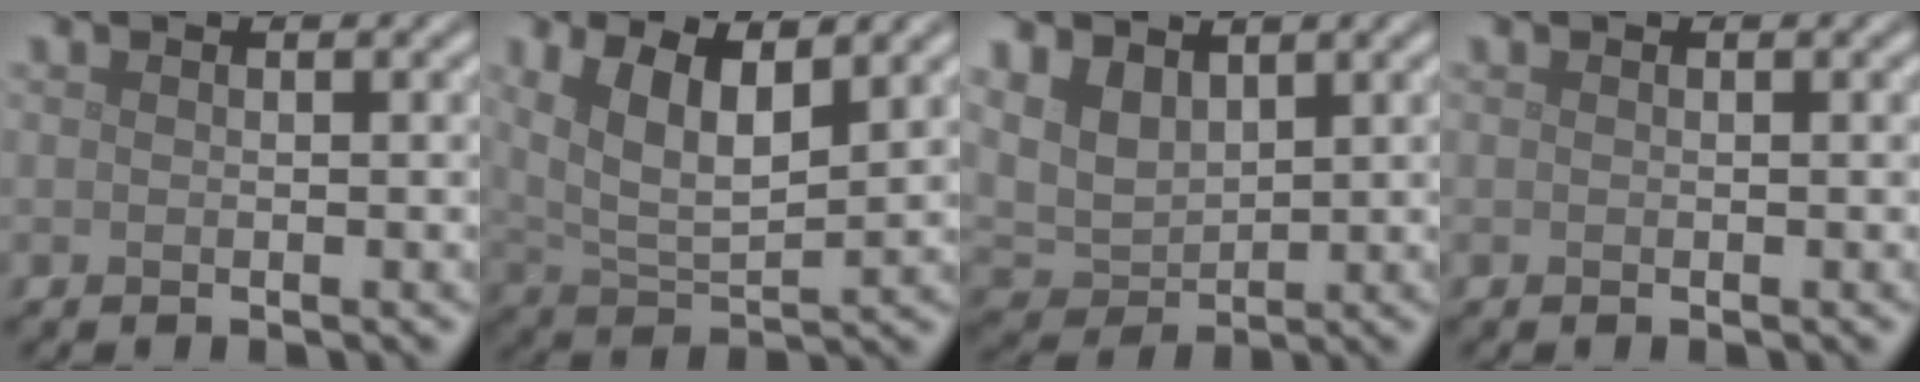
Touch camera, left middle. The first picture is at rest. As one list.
[{"total": 6.9, "force": [2.8, 3.1, 5.5], "torque": [-0.111, 0.001, 0.047]}, {"total": 4.2, "force": [2.4, 2.7, 2.2], "torque": [-0.058, -0.005, 0.043]}, {"total": 0.0}]